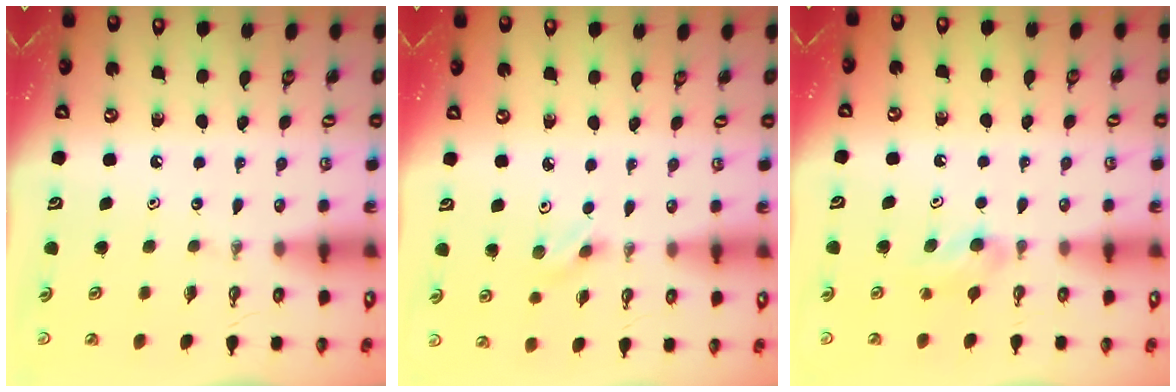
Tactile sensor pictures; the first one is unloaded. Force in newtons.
{"total": 2.7, "press": 2.3, "slide": 1.4}
{"total": 4.3, "press": 4.2, "slide": 0.9}